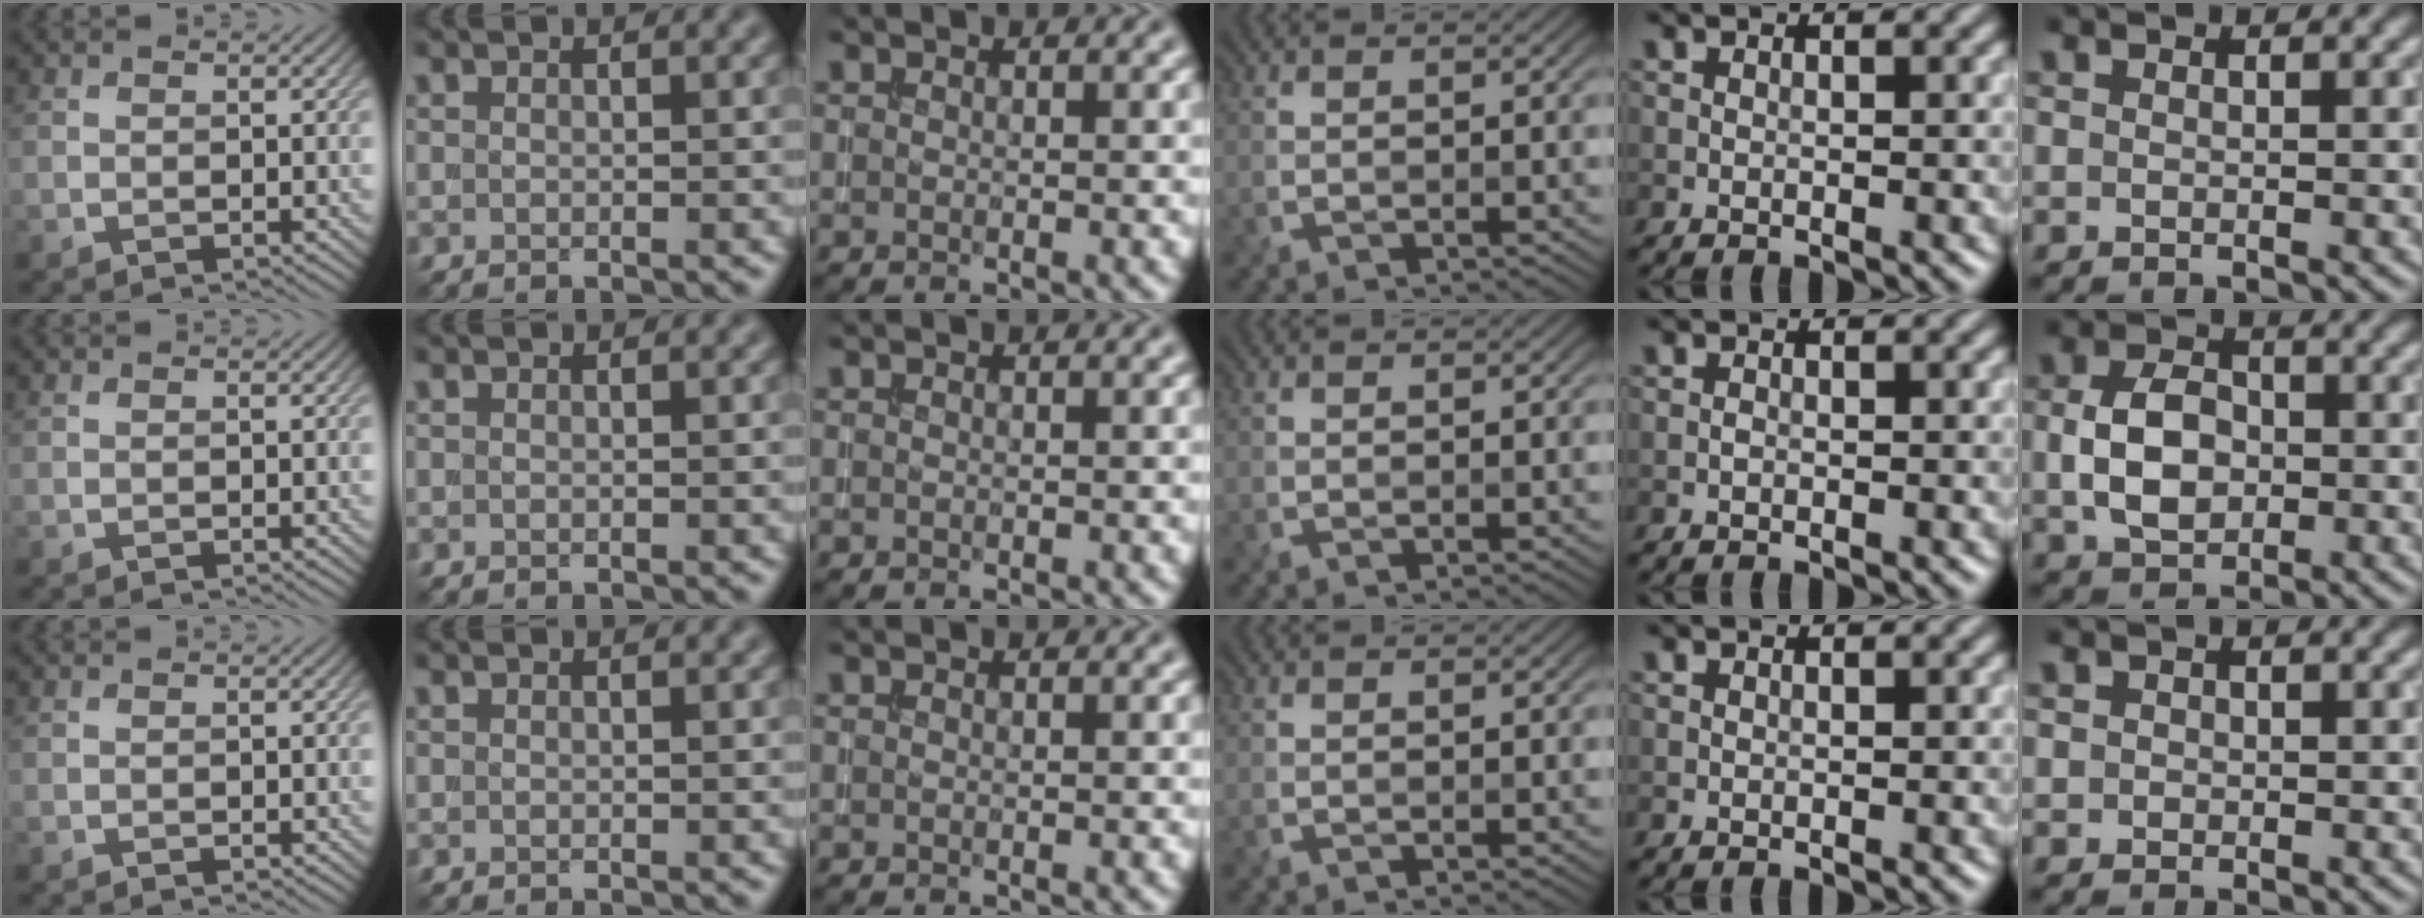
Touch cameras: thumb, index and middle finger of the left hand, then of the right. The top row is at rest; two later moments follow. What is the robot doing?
{"motion": "extract", "object": "drawer"}